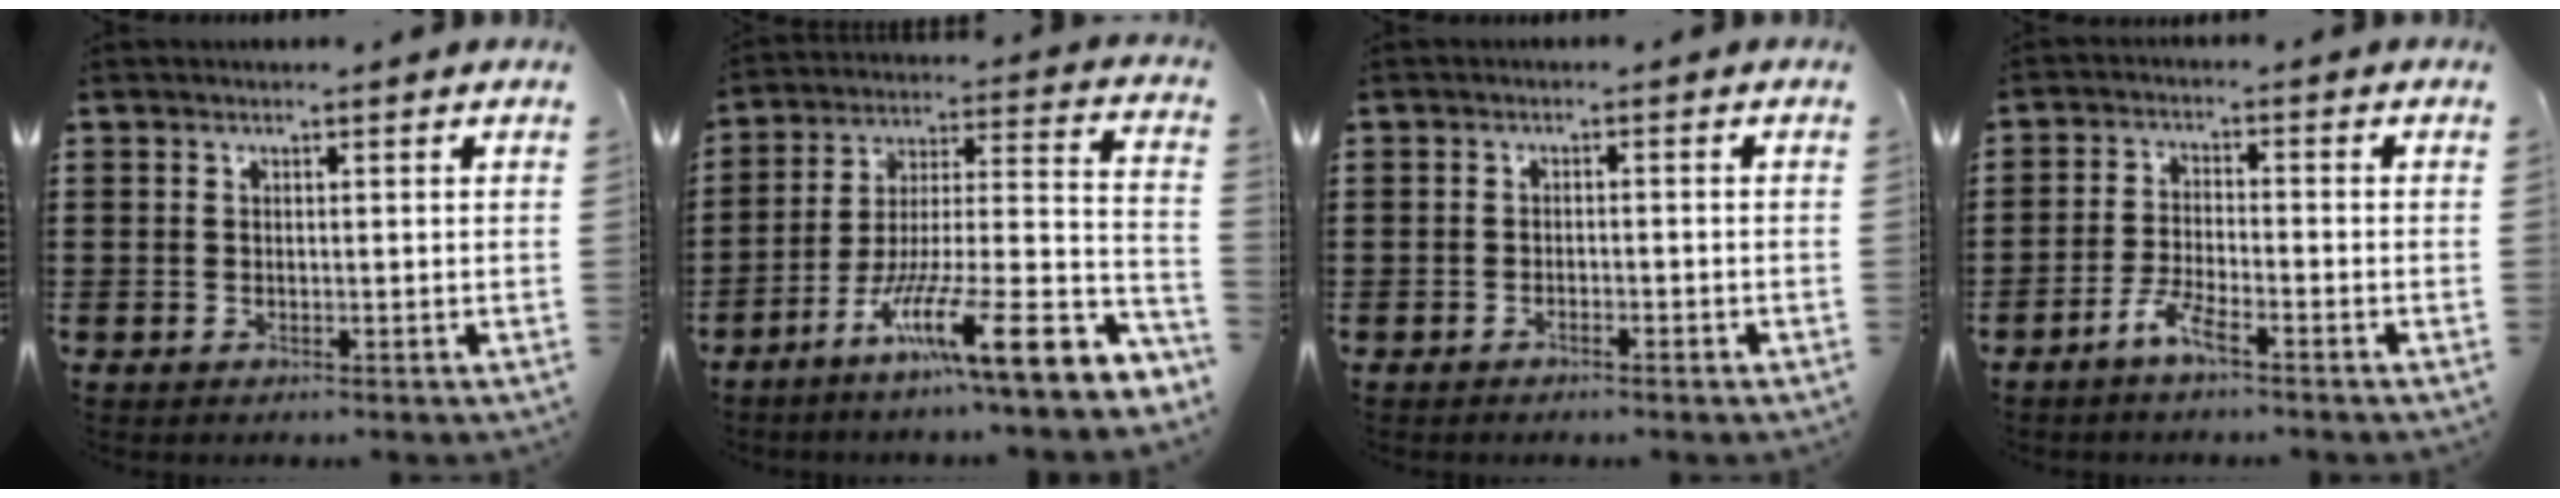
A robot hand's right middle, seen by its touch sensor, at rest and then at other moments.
{"total": 14.5, "force": [-9.2, 0.9, 11.1], "torque": [-0.172, -0.005, -0.165]}
{"total": 1.2, "force": [-1.1, 0.1, 0.5], "torque": [-0.012, -0.001, -0.021]}
{"total": 4.1, "force": [-3.0, 0.5, 2.8], "torque": [-0.067, -0.001, -0.060]}